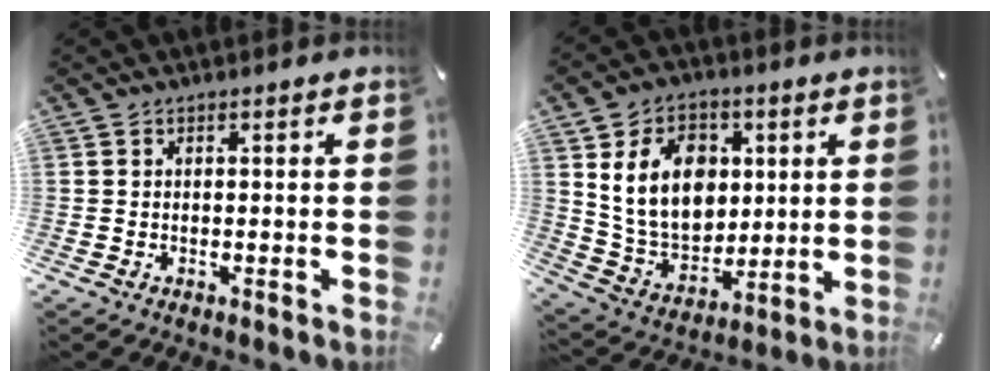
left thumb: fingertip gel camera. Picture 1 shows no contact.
{"total": 14.7, "force": [3.7, 11.6, 8.4], "torque": [-0.161, 0.002, 0.071]}